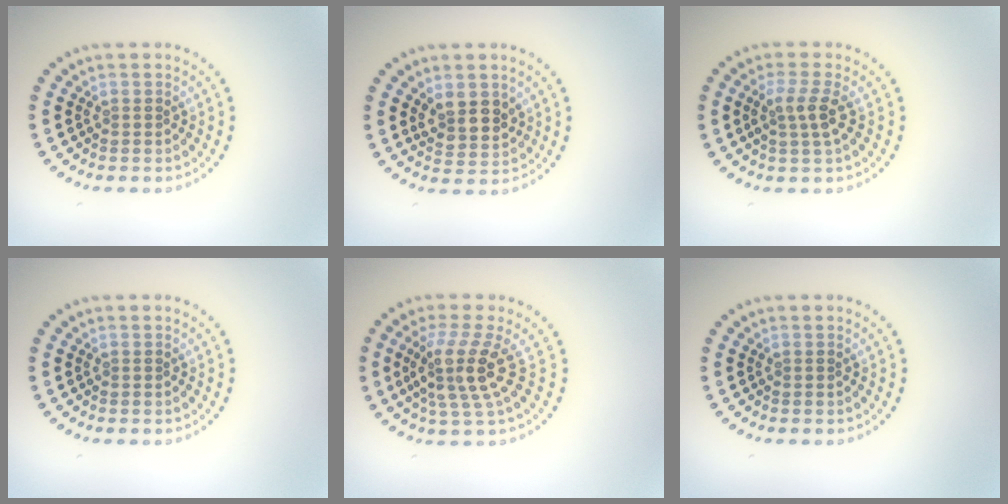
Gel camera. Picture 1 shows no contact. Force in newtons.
{"total": 2.8, "press": 2.5, "slide": 1.1}
{"total": 2.3, "press": 2.1, "slide": 1.0}
{"total": 0.0}
{"total": 4.1, "press": 3.0, "slide": 2.8}
{"total": 0.0}